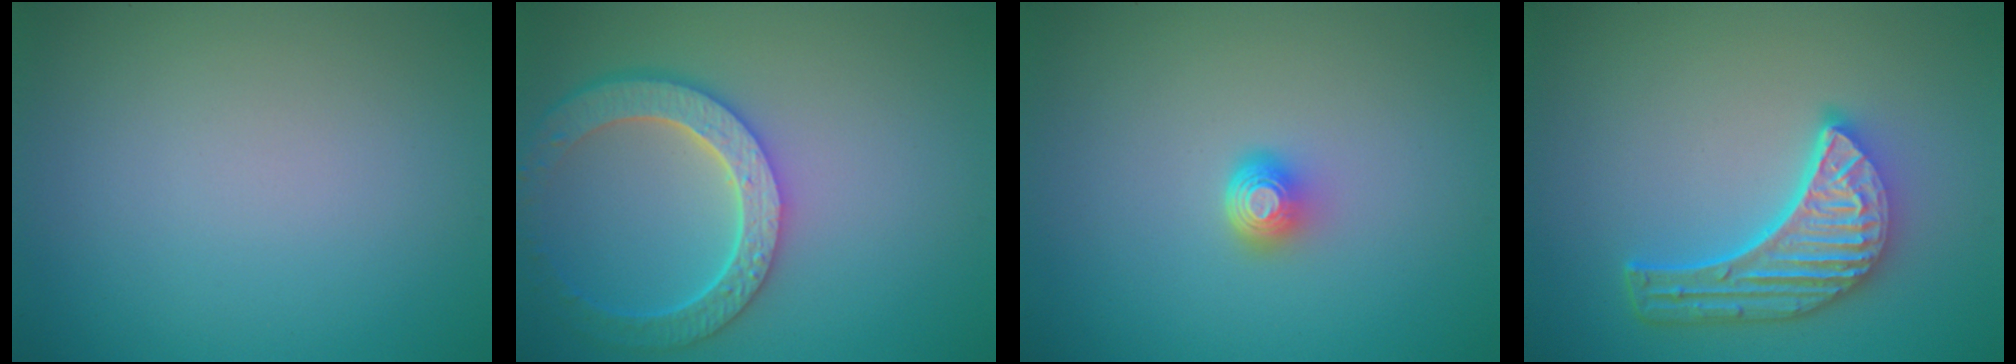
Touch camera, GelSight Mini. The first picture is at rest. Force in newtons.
{"total": 6.0, "press": 4.8, "slide": 3.6}
{"total": 2.0, "press": 1.3, "slide": 1.5}
{"total": 5.9, "press": 4.6, "slide": 3.8}